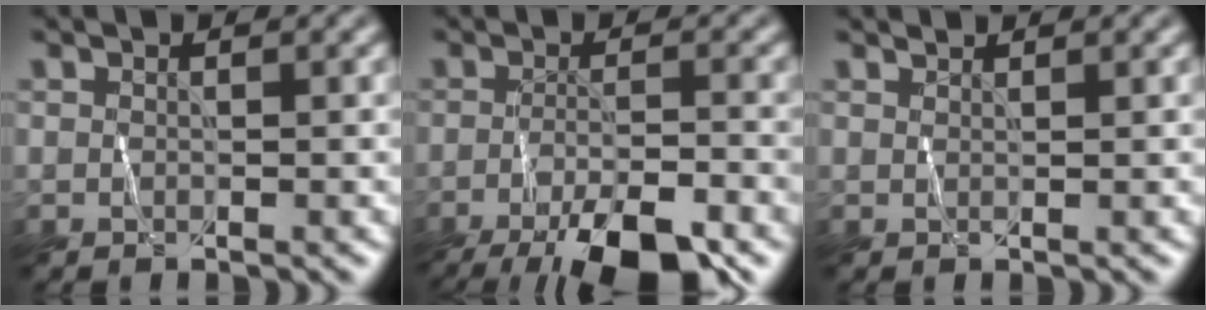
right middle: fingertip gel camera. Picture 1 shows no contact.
{"total": 9.8, "force": [-6.7, 2.4, 6.8], "torque": [-0.108, -0.019, -0.107]}
{"total": 0.8, "force": [0.8, -0.2, -0.1], "torque": [-0.004, 0.003, 0.014]}